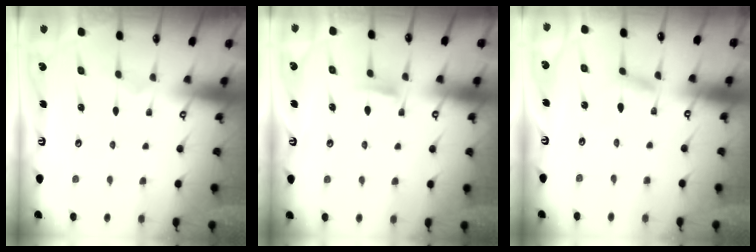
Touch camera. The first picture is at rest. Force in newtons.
{"total": 4.7, "press": 4.7, "slide": 0.7}
{"total": 2.8, "press": 2.8, "slide": 0.1}